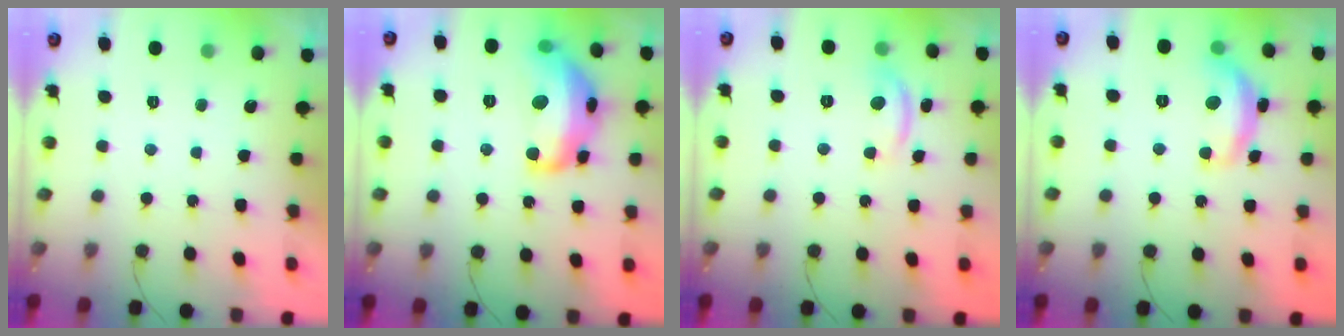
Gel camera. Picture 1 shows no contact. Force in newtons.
{"total": 17.7, "press": 17.6, "slide": 1.3}
{"total": 7.4, "press": 7.4, "slide": 0.5}
{"total": 11.6, "press": 11.6, "slide": 0.6}